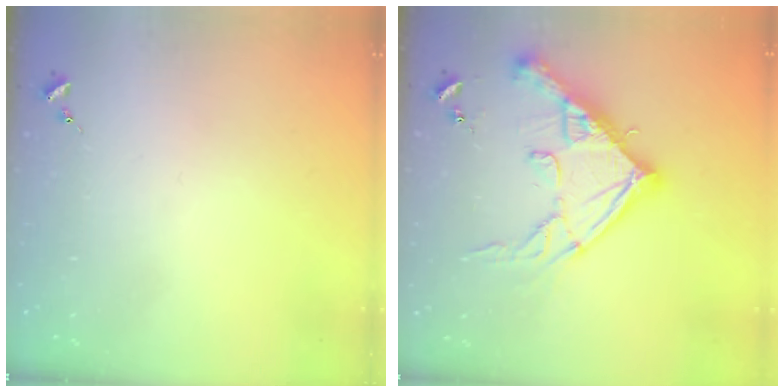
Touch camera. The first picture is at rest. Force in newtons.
{"total": 19.6, "press": 19.5, "slide": 2.0}